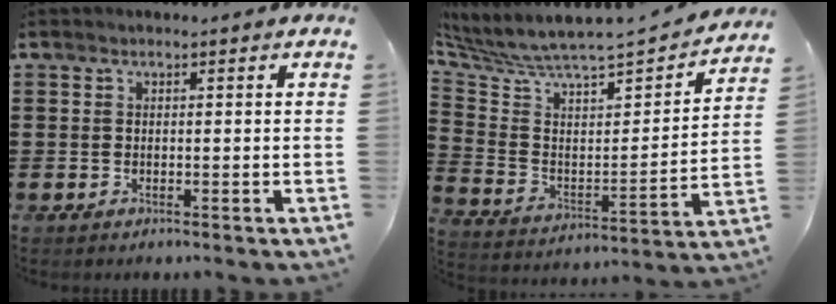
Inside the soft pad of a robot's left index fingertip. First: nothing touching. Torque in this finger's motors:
{"motor_torque": [0.91, -1.23, 0.31, 0.21]}